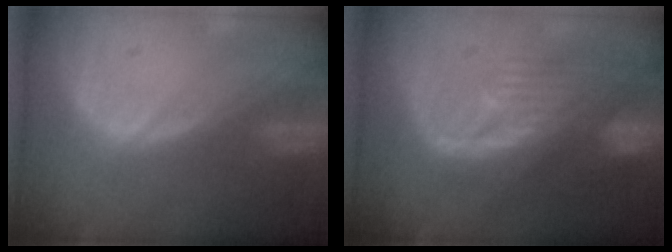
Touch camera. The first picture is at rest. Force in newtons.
{"total": 10.3, "press": 9.1, "slide": 4.7}